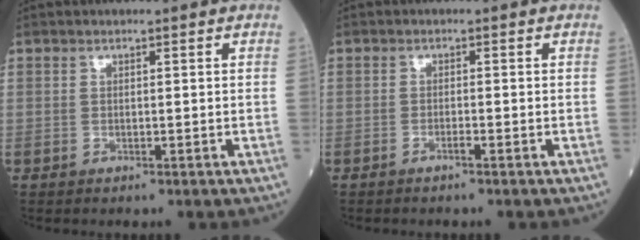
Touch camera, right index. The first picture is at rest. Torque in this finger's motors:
{"motor_torque": [-0.24, -0.07, -0.02, -0.01]}